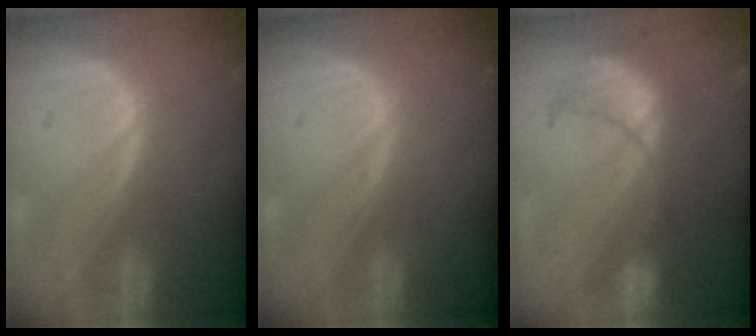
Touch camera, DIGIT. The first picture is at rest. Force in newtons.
{"total": 0.0}
{"total": 8.1, "press": 7.9, "slide": 1.6}